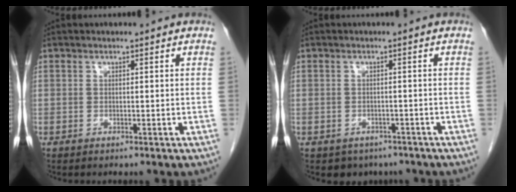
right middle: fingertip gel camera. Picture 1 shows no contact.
{"total": 4.2, "force": [-3.1, 2.7, 0.5], "torque": [-0.003, 0.009, -0.037]}